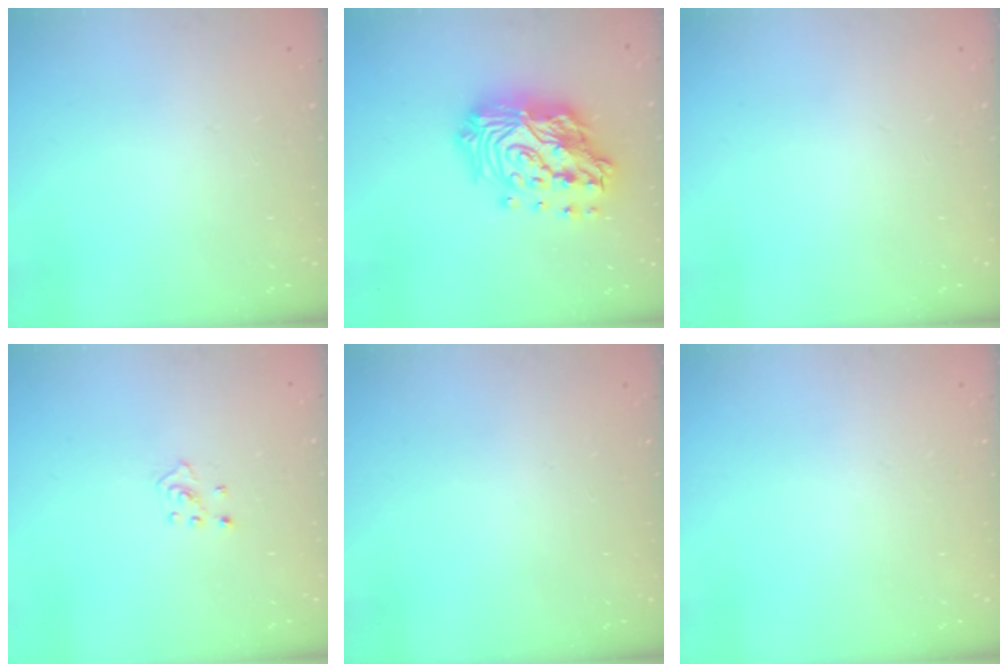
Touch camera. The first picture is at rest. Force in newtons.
{"total": 23.4, "press": 23.3, "slide": 2.1}
{"total": 0.0}
{"total": 2.4, "press": 2.4, "slide": 0.5}
{"total": 0.0}
{"total": 0.0}